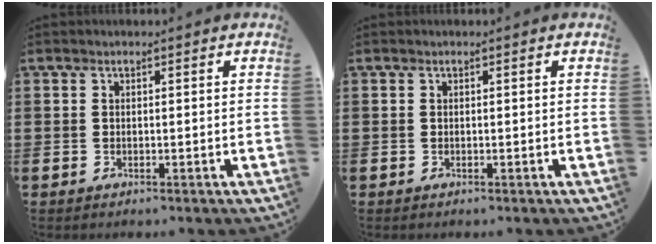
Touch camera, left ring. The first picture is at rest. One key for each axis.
{"total": 0.0}